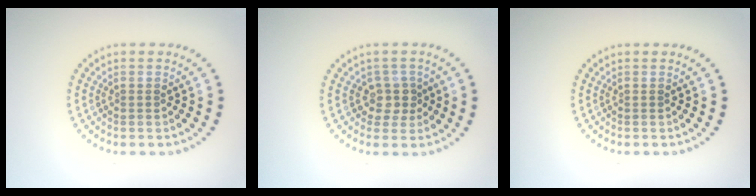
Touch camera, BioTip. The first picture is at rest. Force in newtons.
{"total": 2.1, "press": 1.7, "slide": 1.2}
{"total": 0.0}